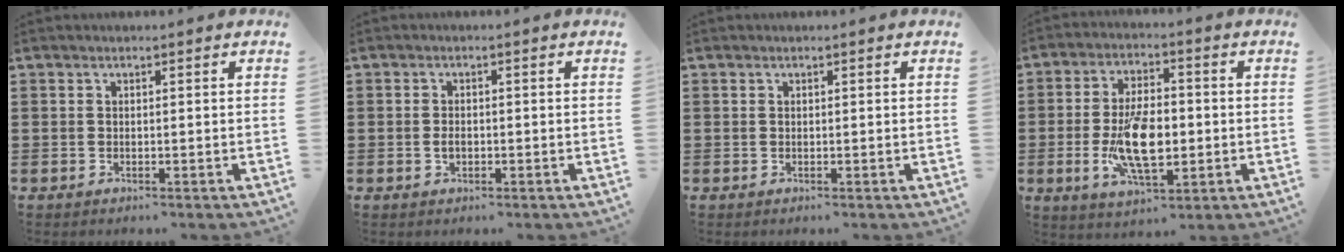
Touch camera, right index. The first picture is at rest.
{"total": 1.5, "force": [-0.2, 1.0, 1.1], "torque": [-0.023, 0.005, -0.006]}
{"total": 0.0}
{"total": 11.3, "force": [-1.7, 5.1, 9.9], "torque": [-0.204, -0.012, -0.033]}